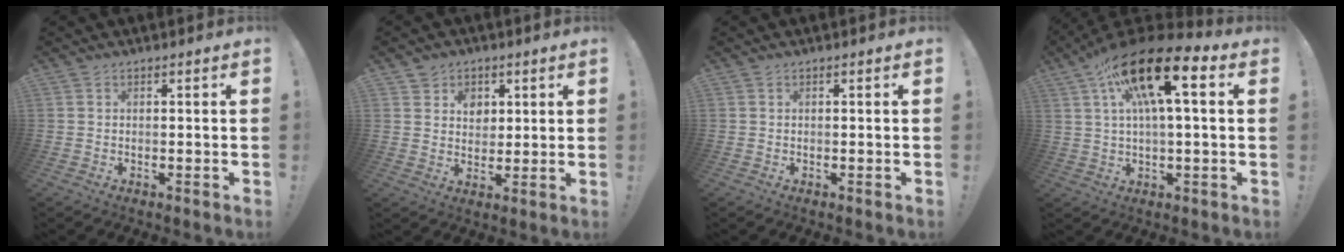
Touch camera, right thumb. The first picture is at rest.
{"total": 6.4, "force": [3.0, 5.6, 1.1], "torque": [-0.014, -0.019, 0.057]}
{"total": 0.0}
{"total": 18.9, "force": [6.3, 6.6, 16.5], "torque": [-0.280, -0.018, 0.099]}